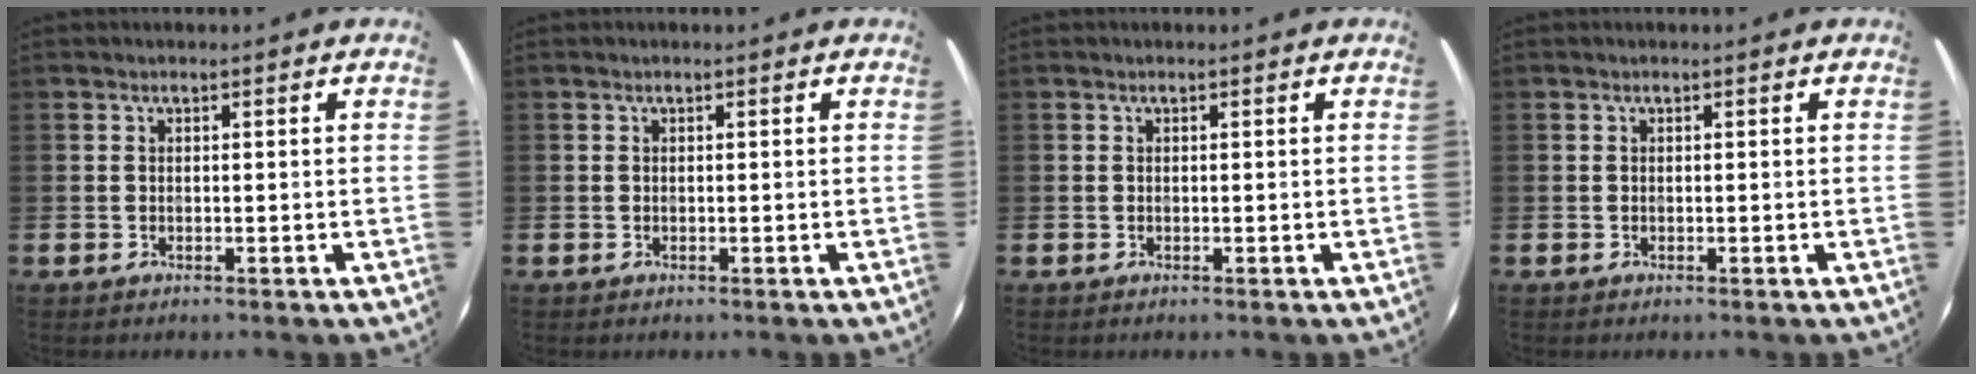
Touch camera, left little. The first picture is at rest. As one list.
[{"total": 0.0}, {"total": 0.0}, {"total": 0.0}]